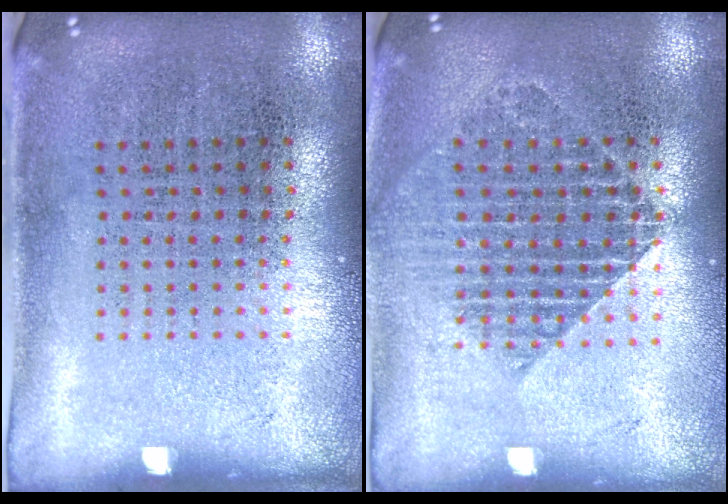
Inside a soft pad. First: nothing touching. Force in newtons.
{"total": 1.6, "press": 1.4, "slide": 0.7}